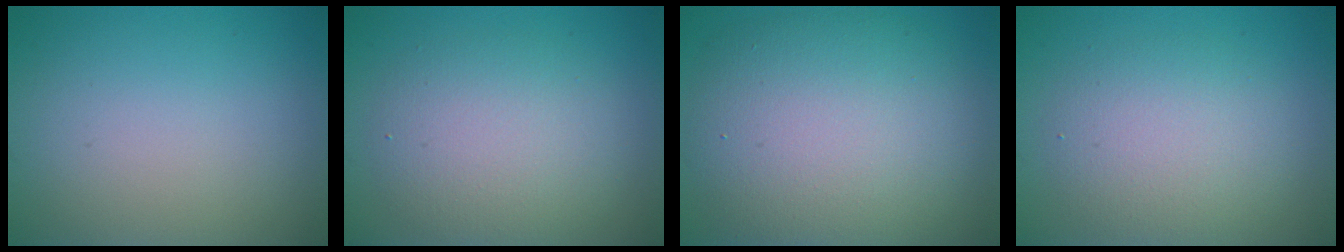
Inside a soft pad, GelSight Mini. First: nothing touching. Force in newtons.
{"total": 5.1, "press": 5.1, "slide": 0.2}
{"total": 11.0, "press": 11.0, "slide": 0.4}
{"total": 4.4, "press": 4.4, "slide": 0.3}